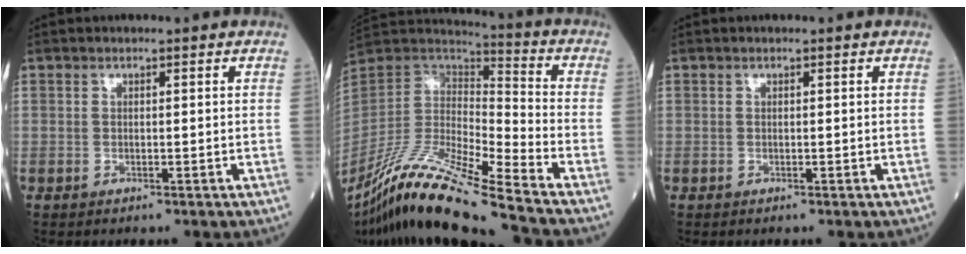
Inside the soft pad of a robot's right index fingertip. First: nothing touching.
{"total": 19.9, "force": [-15.8, -0.5, 12.2], "torque": [-0.257, -0.023, -0.302]}
{"total": 0.0}